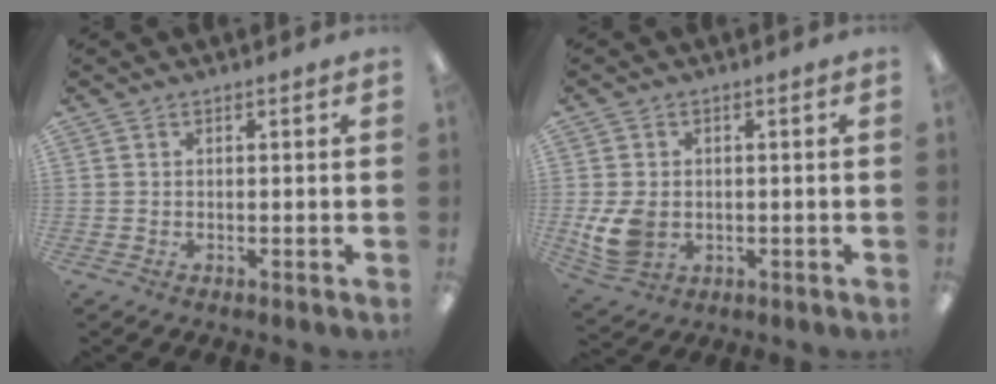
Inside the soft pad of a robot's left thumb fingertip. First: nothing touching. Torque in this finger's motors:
{"motor_torque": [-0.24, 0.67, 0.49, -0.49, 0.07]}